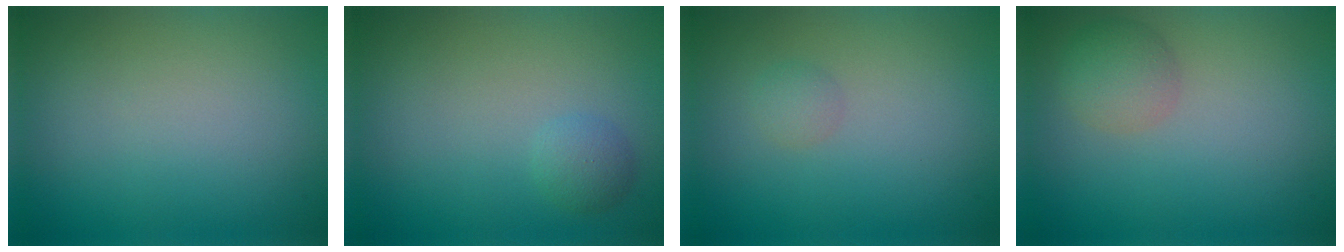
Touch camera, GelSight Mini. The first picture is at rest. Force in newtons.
{"total": 1.3, "press": 1.3, "slide": 0.1}
{"total": 1.0, "press": 1.0, "slide": 0.0}
{"total": 2.6, "press": 2.6, "slide": 0.1}